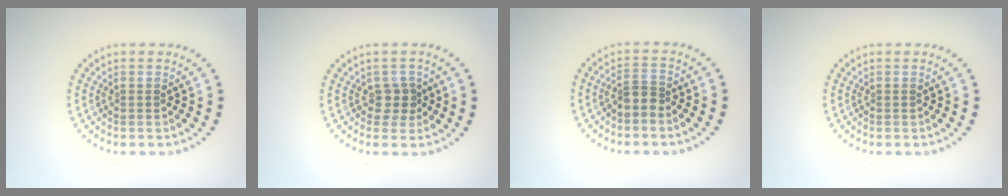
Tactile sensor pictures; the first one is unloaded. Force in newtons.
{"total": 1.7, "press": 1.4, "slide": 0.9}
{"total": 1.8, "press": 1.5, "slide": 1.1}
{"total": 0.0}